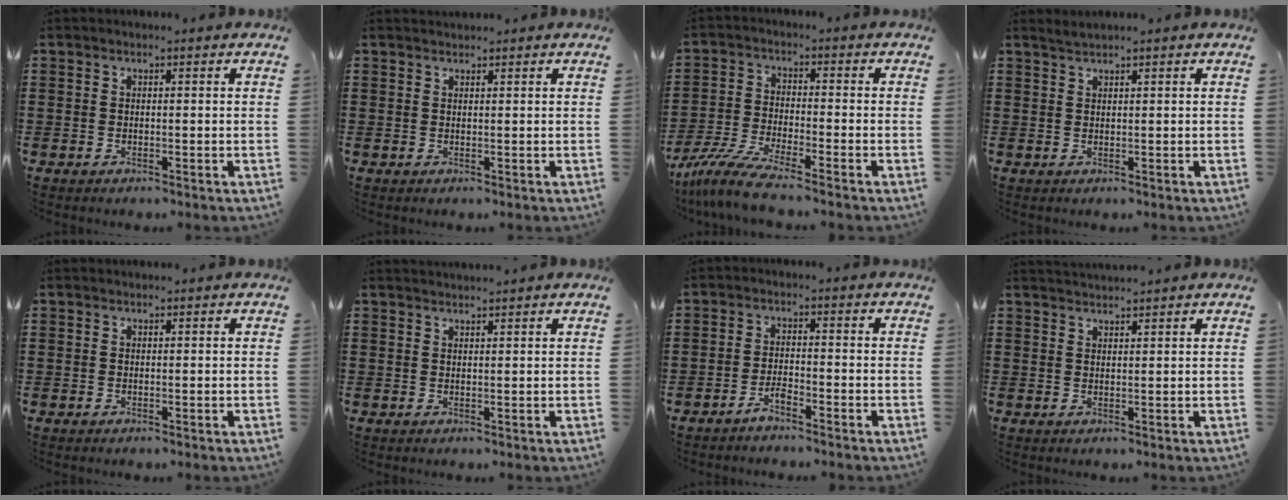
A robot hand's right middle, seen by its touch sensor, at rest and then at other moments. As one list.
[{"total": 0.9, "force": [0.9, 0.3, -0.2], "torque": [0.001, 0.000, 0.018]}, {"total": 6.5, "force": [-5.4, 0.2, 3.6], "torque": [-0.091, -0.020, -0.107]}, {"total": 1.2, "force": [1.2, -0.3, 0.3], "torque": [-0.007, -0.001, 0.023]}, {"total": 0.0}, {"total": 1.4, "force": [1.4, -0.2, 0.0], "torque": [-0.002, -0.001, 0.027]}, {"total": 2.4, "force": [-2.1, 0.2, 1.1], "torque": [-0.023, 0.005, -0.040]}, {"total": 1.7, "force": [1.7, -0.1, -0.1], "torque": [-0.003, 0.002, 0.033]}]